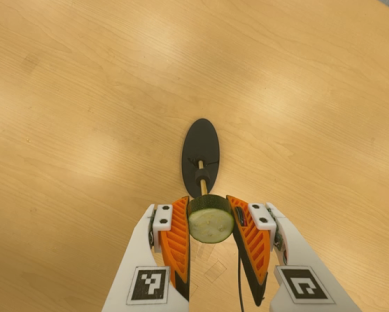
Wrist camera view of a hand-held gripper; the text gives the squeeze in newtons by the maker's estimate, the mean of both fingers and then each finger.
{"total": 10.9, "left": 10.1, "right": 11.8}